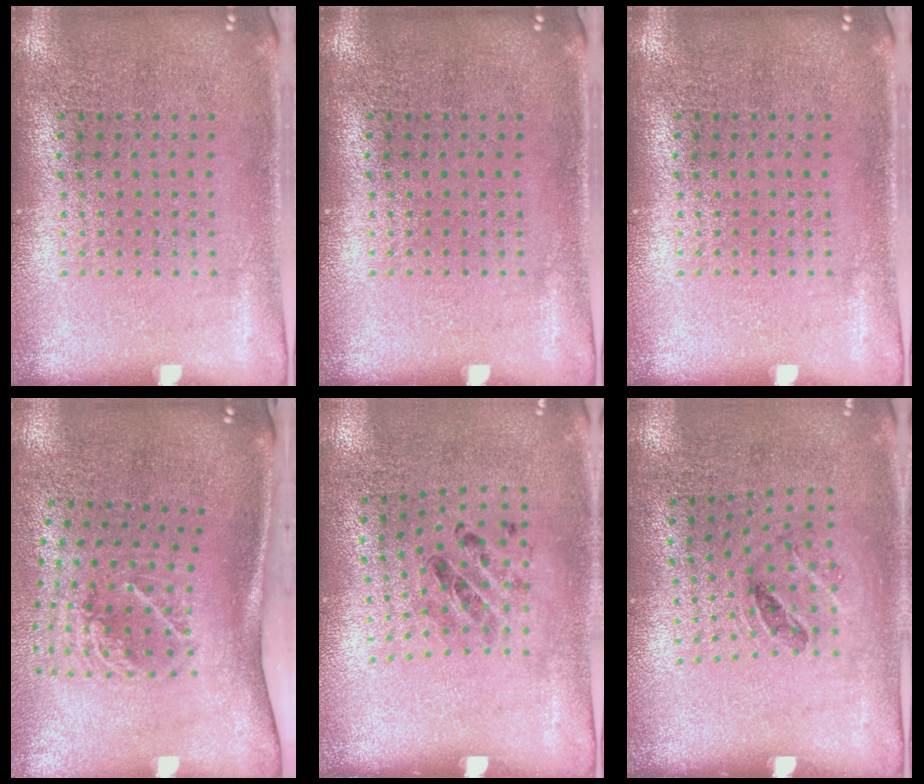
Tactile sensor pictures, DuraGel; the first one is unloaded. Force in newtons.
{"total": 0.0}
{"total": 0.0}
{"total": 2.1, "press": 1.3, "slide": 1.6}
{"total": 1.3, "press": 0.6, "slide": 1.2}
{"total": 1.3, "press": 0.8, "slide": 1.1}